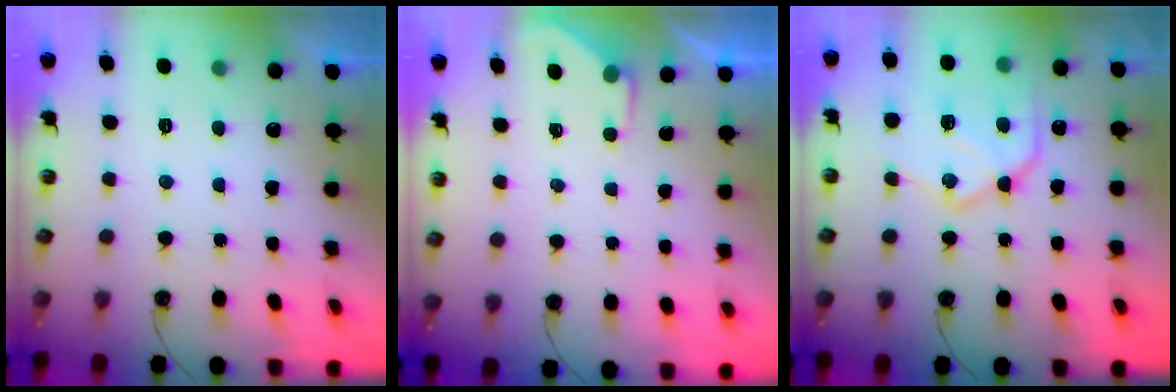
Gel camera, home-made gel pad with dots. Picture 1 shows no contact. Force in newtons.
{"total": 2.7, "press": 2.6, "slide": 0.5}
{"total": 18.0, "press": 17.9, "slide": 1.9}